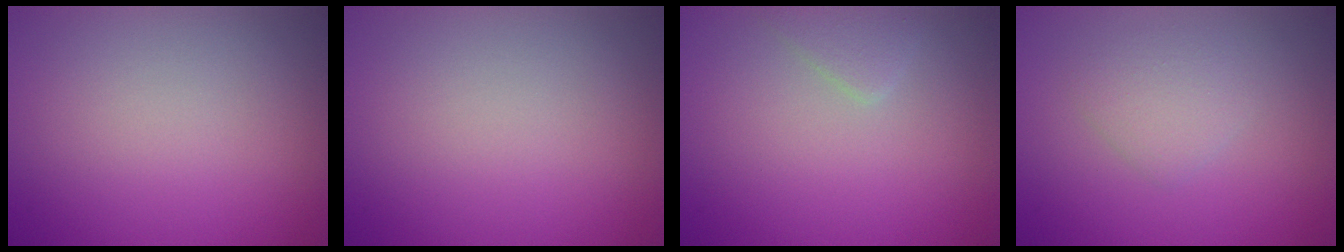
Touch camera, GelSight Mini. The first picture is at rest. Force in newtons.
{"total": 0.0}
{"total": 1.3, "press": 1.3, "slide": 0.1}
{"total": 1.9, "press": 1.9, "slide": 0.1}